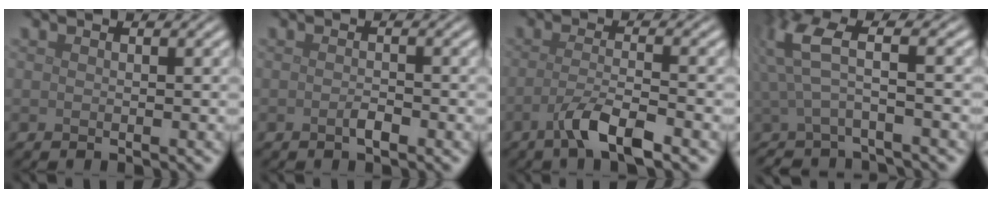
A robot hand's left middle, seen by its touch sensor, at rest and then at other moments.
{"total": 1.0, "force": [-0.5, 0.3, 0.8], "torque": [-0.016, 0.000, -0.009]}
{"total": 4.1, "force": [-2.3, 0.9, 3.3], "torque": [-0.063, 0.000, -0.053]}
{"total": 3.4, "force": [0.0, 0.7, 3.4], "torque": [-0.082, 0.000, -0.011]}